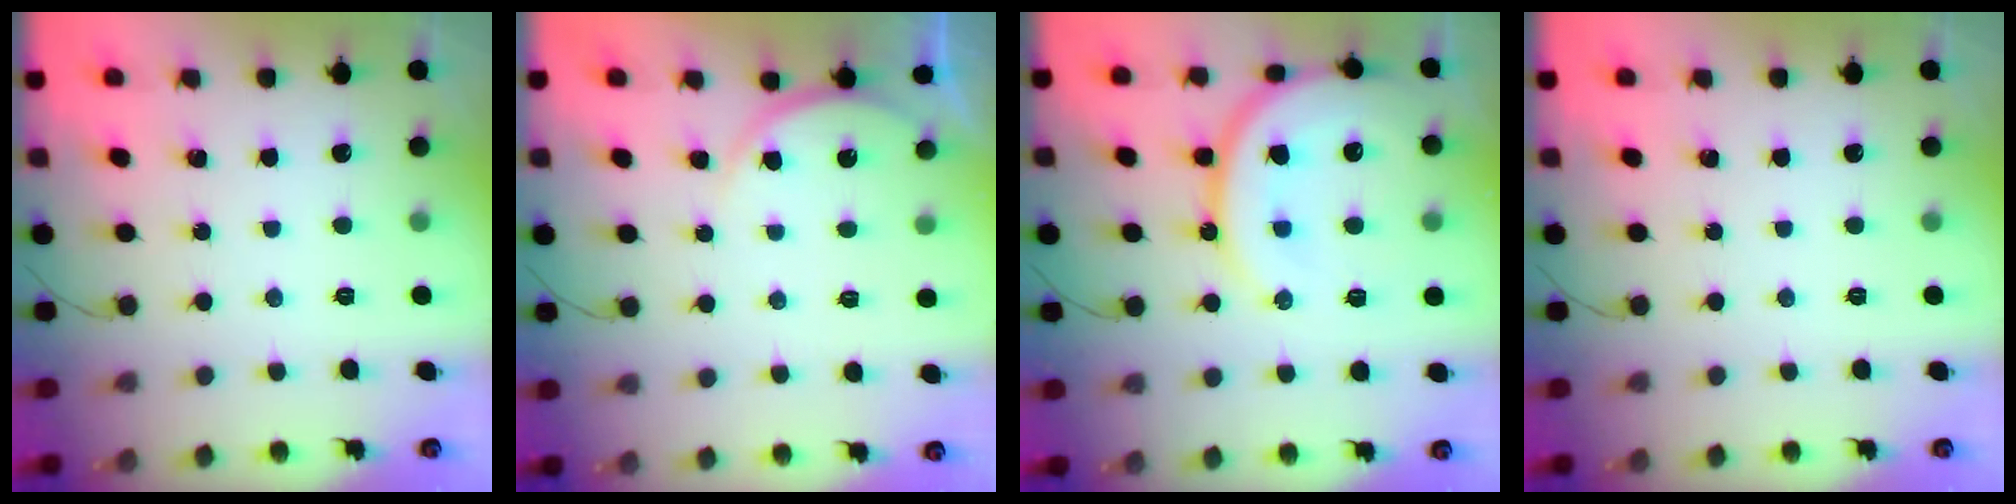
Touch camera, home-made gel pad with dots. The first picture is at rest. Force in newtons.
{"total": 5.9, "press": 5.9, "slide": 0.7}
{"total": 18.6, "press": 18.5, "slide": 1.9}
{"total": 0.0}